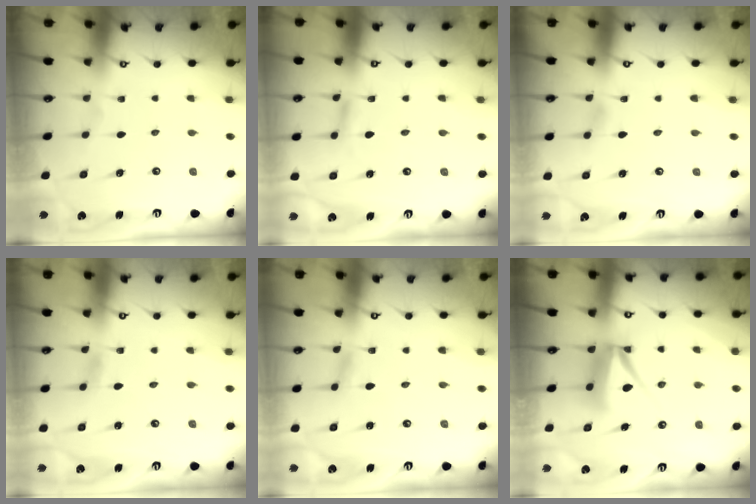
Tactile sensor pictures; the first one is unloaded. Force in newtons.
{"total": 2.9, "press": 2.8, "slide": 0.3}
{"total": 2.5, "press": 2.5, "slide": 0.4}
{"total": 2.3, "press": 2.3, "slide": 0.3}
{"total": 3.3, "press": 3.2, "slide": 0.4}
{"total": 8.7, "press": 8.7, "slide": 1.0}